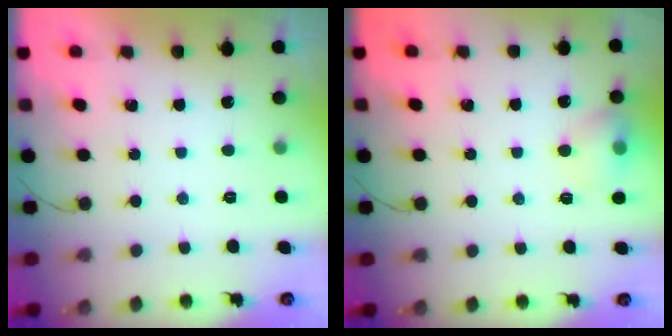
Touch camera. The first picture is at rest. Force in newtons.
{"total": 8.2, "press": 8.1, "slide": 1.2}